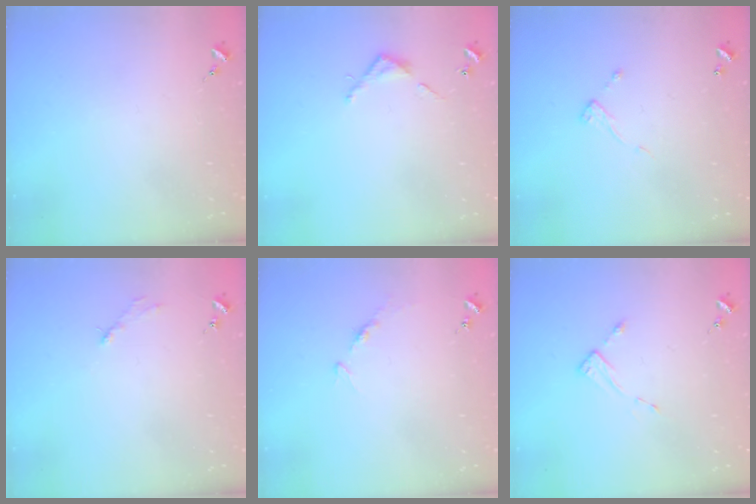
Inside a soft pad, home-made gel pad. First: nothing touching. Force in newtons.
{"total": 3.7, "press": 3.7, "slide": 0.2}
{"total": 5.3, "press": 5.3, "slide": 0.2}
{"total": 2.6, "press": 2.6, "slide": 0.3}
{"total": 4.9, "press": 4.8, "slide": 0.6}
{"total": 2.6, "press": 2.6, "slide": 0.3}